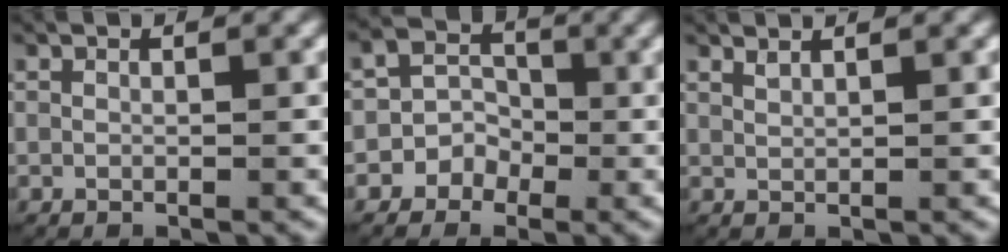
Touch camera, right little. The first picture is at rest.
{"total": 5.3, "force": [-1.5, 5.0, 1.0], "torque": [-0.030, 0.001, -0.039]}
{"total": 1.5, "force": [1.4, 0.2, 0.6], "torque": [-0.013, 0.004, 0.025]}